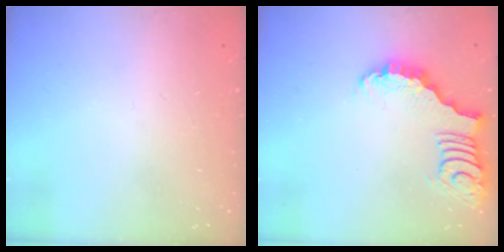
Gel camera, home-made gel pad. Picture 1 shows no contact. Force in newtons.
{"total": 2.8, "press": 2.7, "slide": 0.5}